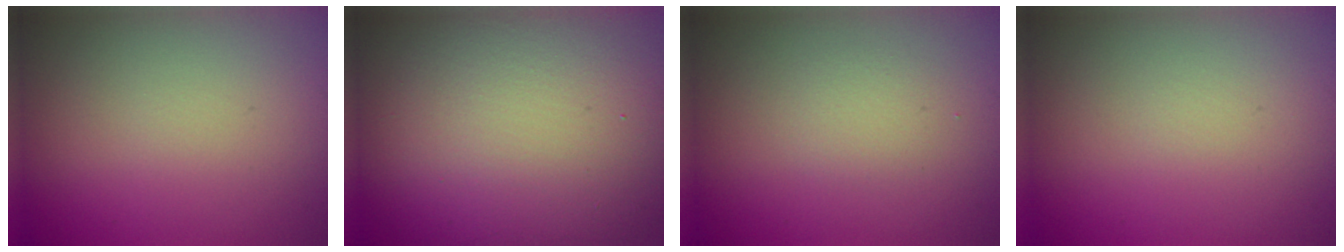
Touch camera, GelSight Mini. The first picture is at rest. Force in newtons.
{"total": 17.6, "press": 17.6, "slide": 1.1}
{"total": 1.3, "press": 1.3, "slide": 0.1}
{"total": 0.0}